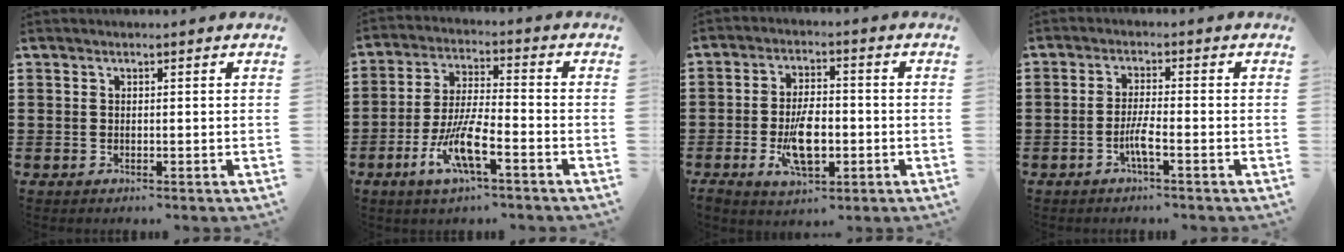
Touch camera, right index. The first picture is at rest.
{"total": 8.5, "force": [-4.2, 1.7, 7.2], "torque": [-0.156, -0.010, -0.081]}
{"total": 7.9, "force": [-2.1, 3.7, 6.7], "torque": [-0.129, -0.004, -0.039]}
{"total": 3.6, "force": [-1.7, 0.3, 3.2], "torque": [-0.069, -0.007, -0.035]}